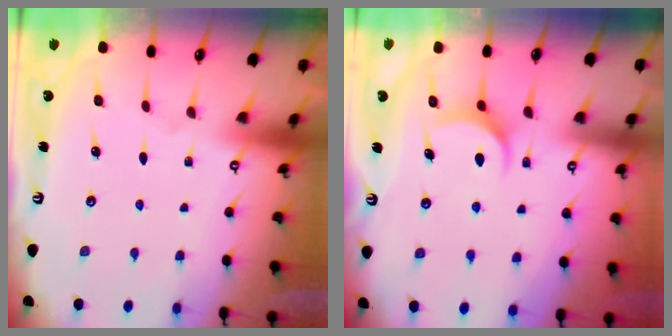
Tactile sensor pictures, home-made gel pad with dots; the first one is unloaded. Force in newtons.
{"total": 6.7, "press": 6.7, "slide": 0.2}